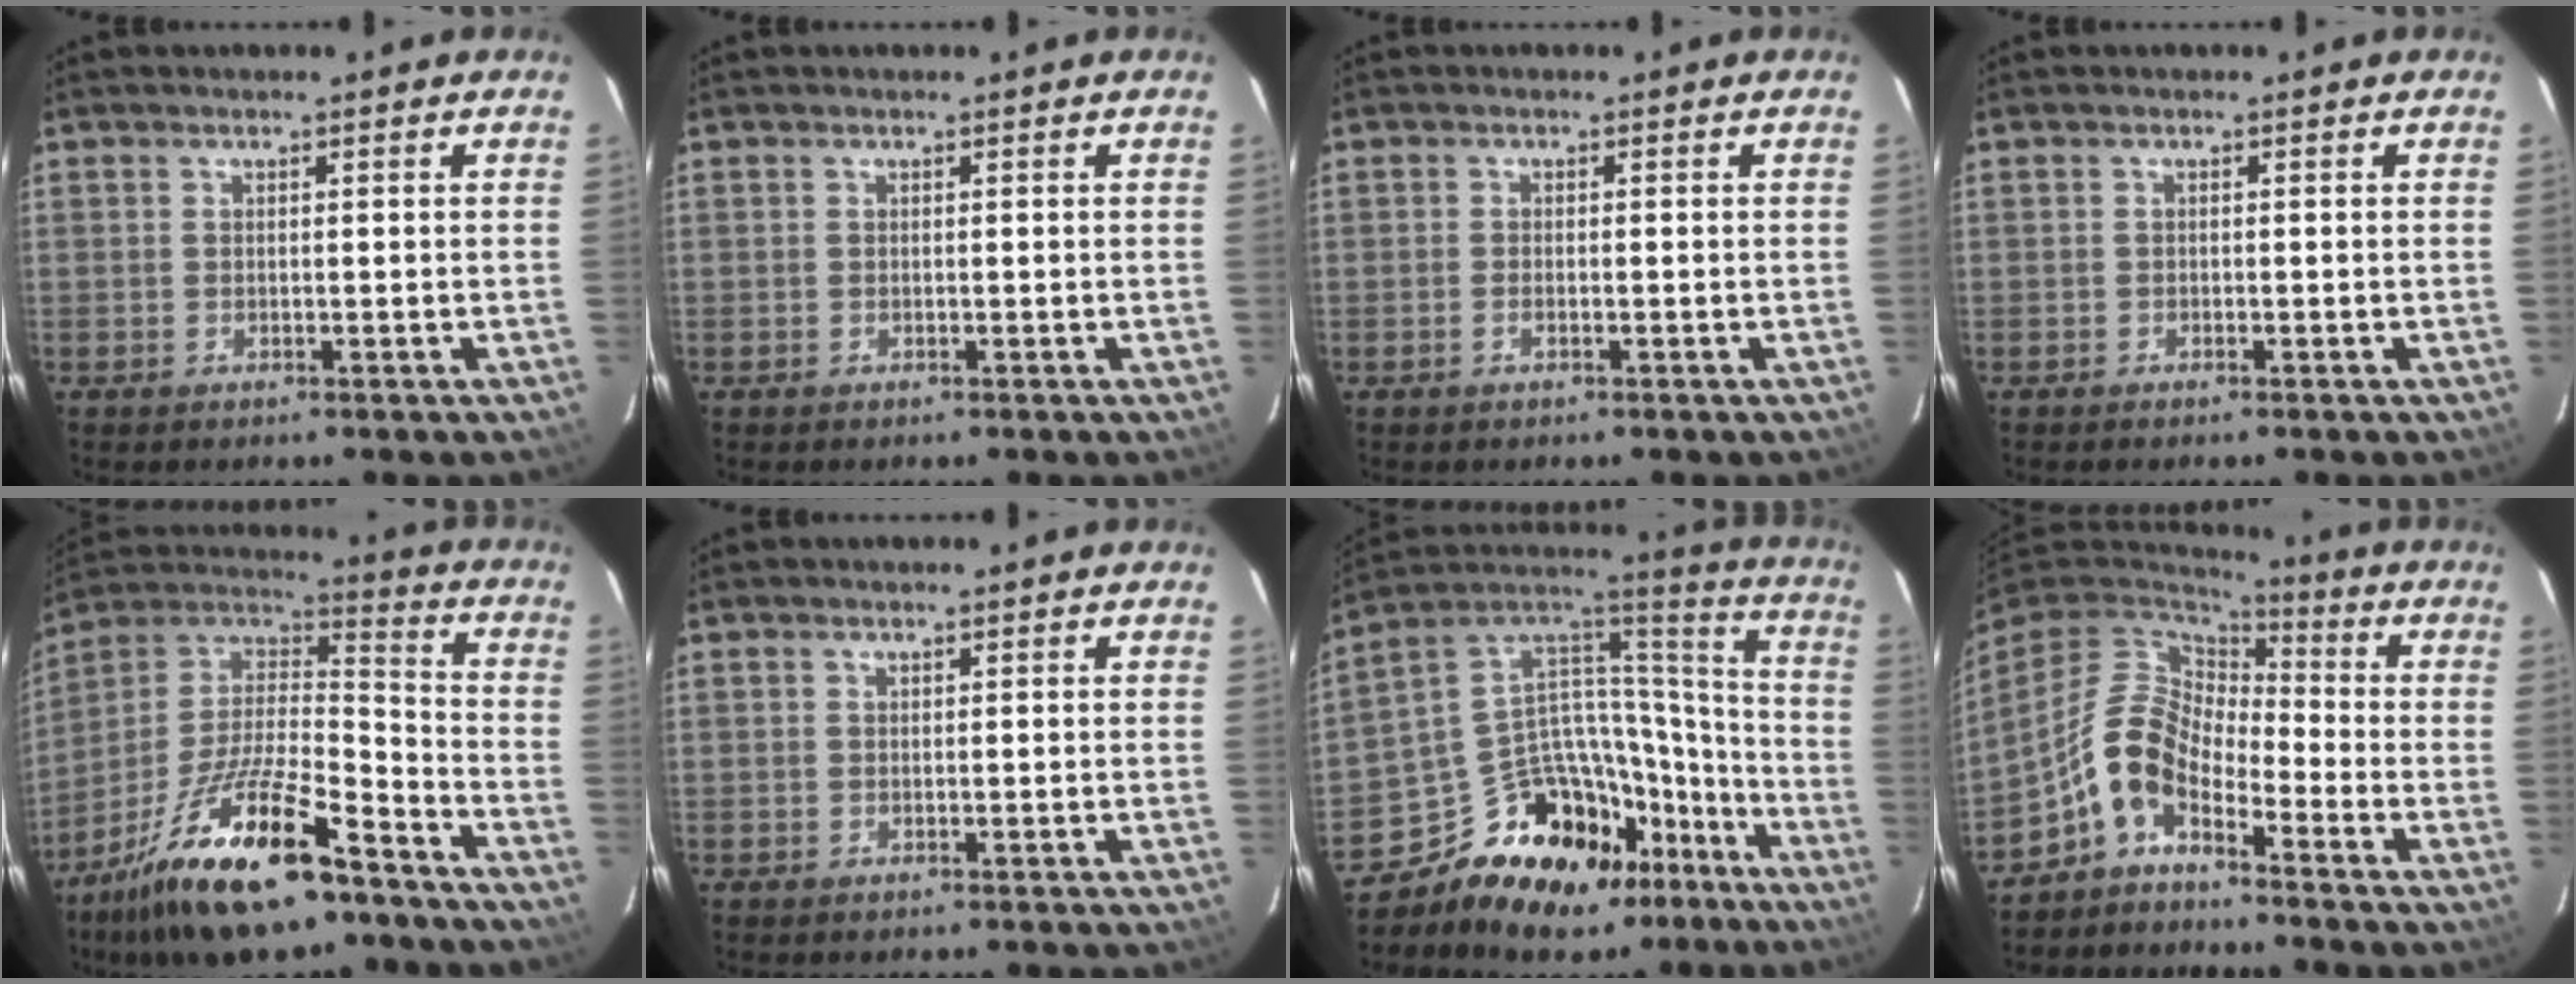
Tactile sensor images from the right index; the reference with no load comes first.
{"total": 0.0}
{"total": 0.9, "force": [-0.5, 0.3, 0.7], "torque": [-0.015, -0.001, -0.009]}
{"total": 0.0}
{"total": 22.8, "force": [-14.3, 7.3, 16.2], "torque": [-0.313, -0.010, -0.250]}
{"total": 0.0}
{"total": 21.9, "force": [-15.1, 12.9, 9.3], "torque": [-0.165, 0.067, -0.221]}
{"total": 9.9, "force": [-5.3, 5.4, 6.5], "torque": [-0.133, 0.017, -0.117]}